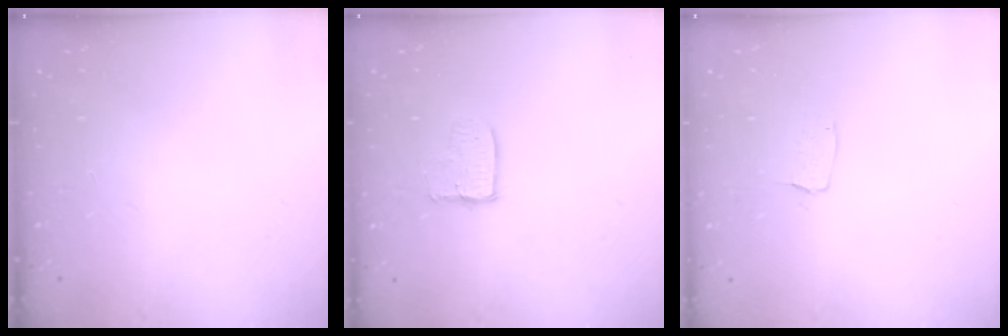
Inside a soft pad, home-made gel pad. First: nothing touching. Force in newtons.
{"total": 5.5, "press": 5.5, "slide": 0.2}
{"total": 3.0, "press": 3.0, "slide": 0.2}